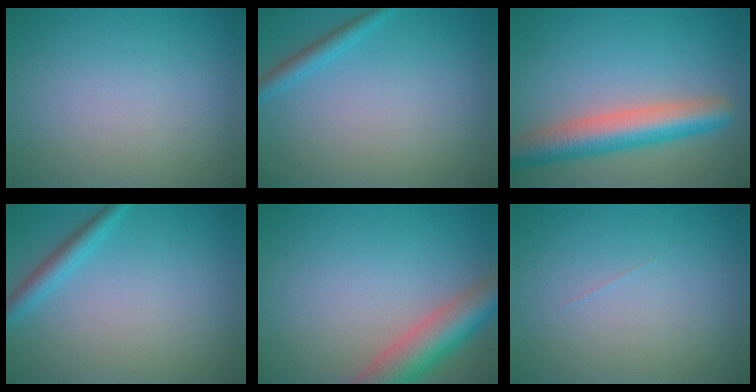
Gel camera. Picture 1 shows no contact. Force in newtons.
{"total": 1.6, "press": 1.6, "slide": 0.1}
{"total": 6.3, "press": 6.3, "slide": 0.3}
{"total": 2.0, "press": 2.0, "slide": 0.1}
{"total": 6.2, "press": 6.2, "slide": 0.4}
{"total": 0.0}